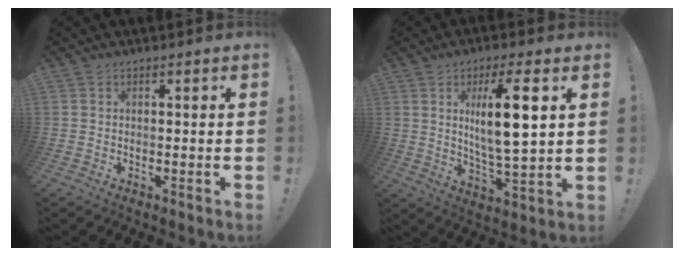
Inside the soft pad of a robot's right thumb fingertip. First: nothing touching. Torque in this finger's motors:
{"motor_torque": [-0.12, 0.98, 0.81, 0.62, 0.17]}